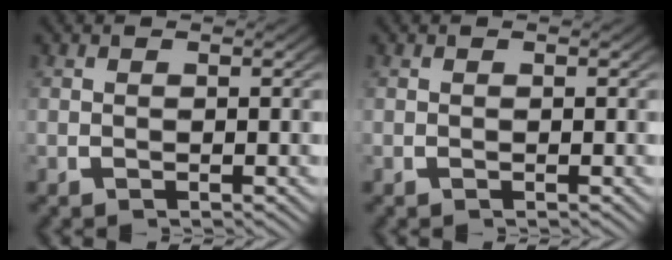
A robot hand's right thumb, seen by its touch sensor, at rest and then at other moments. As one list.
[{"total": 0.0}]